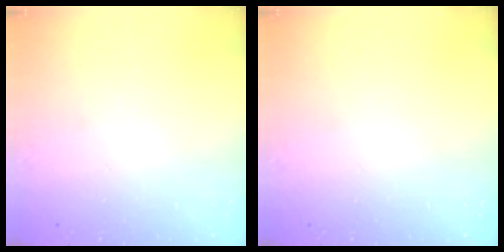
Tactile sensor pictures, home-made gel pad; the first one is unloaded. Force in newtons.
{"total": 0.0}